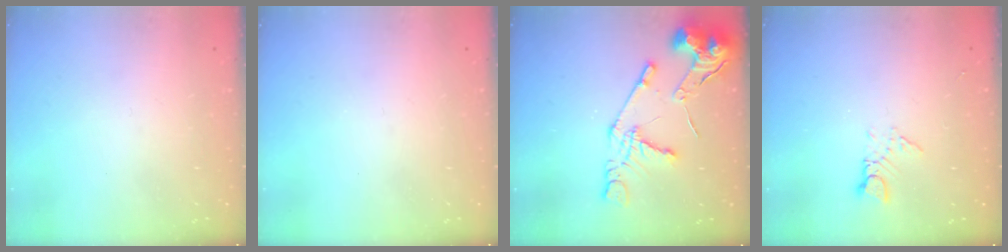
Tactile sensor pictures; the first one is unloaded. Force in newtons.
{"total": 0.0}
{"total": 17.4, "press": 17.3, "slide": 1.8}
{"total": 3.2, "press": 3.2, "slide": 0.4}